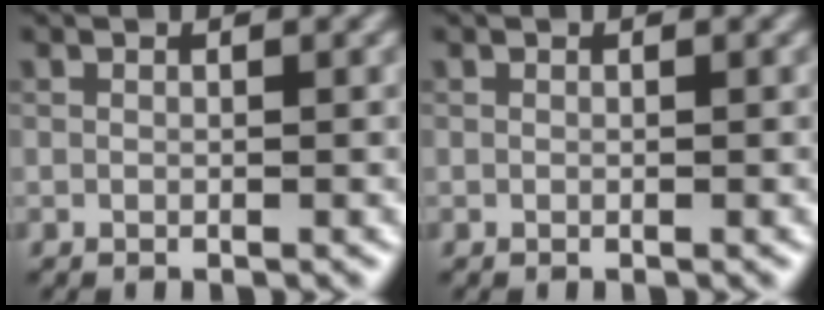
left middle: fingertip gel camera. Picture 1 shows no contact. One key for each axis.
{"total": 0.0}